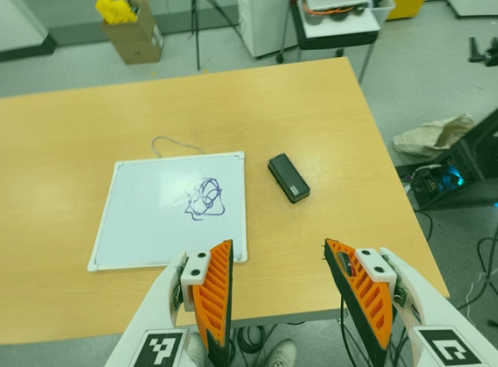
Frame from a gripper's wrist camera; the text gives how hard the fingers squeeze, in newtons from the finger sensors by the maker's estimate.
{"total": 0.0}